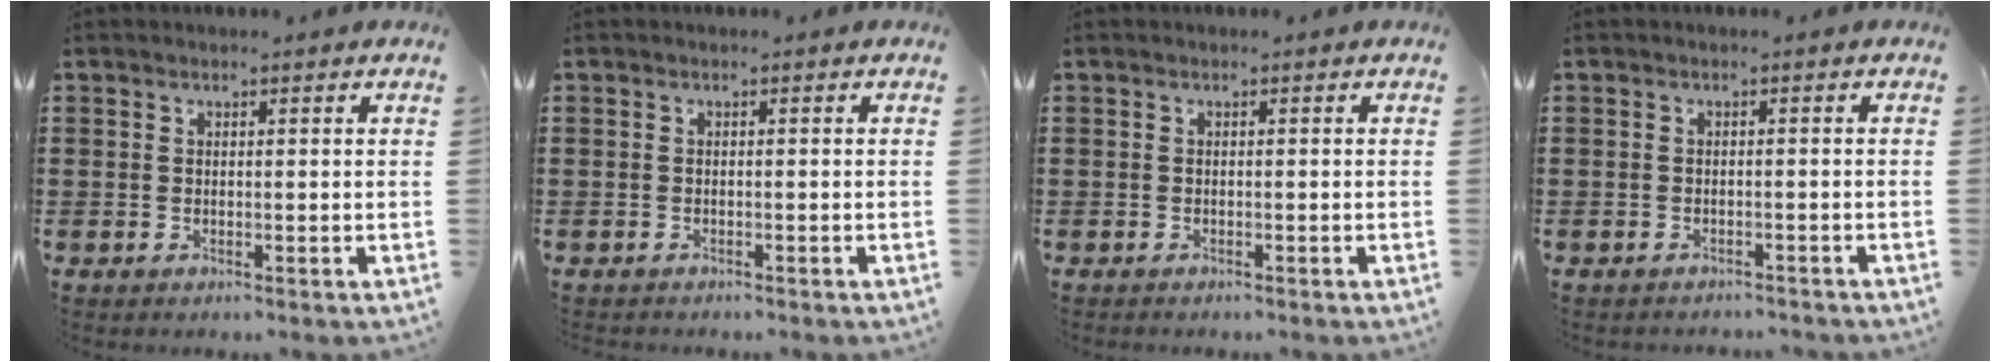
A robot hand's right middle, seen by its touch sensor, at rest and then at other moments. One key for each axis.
{"total": 0.6, "fx": -0.5, "fy": 0.2, "fz": -0.1, "tx": 0.001, "ty": 0.002, "tz": -0.013}
{"total": 0.5, "fx": -0.5, "fy": 0.2, "fz": -0.1, "tx": 0.001, "ty": 0.002, "tz": -0.011}
{"total": 1.0, "fx": -1.0, "fy": 0.2, "fz": -0.1, "tx": -0.002, "ty": 0.002, "tz": -0.023}